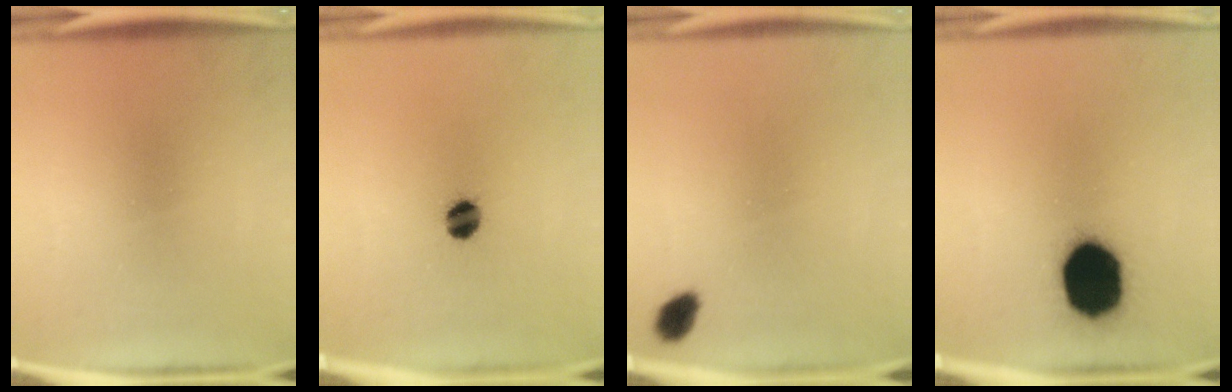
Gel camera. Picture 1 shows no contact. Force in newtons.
{"total": 5.0}
{"total": 3.0}
{"total": 19.3}